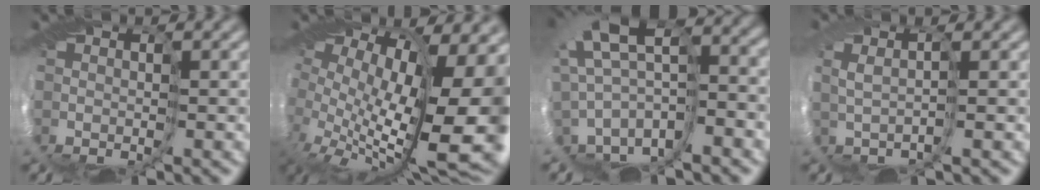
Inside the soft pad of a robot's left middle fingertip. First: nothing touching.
{"total": 13.8, "force": [1.0, 6.6, 12.0], "torque": [-0.174, -0.021, 0.036]}
{"total": 5.4, "force": [-0.6, 2.0, 5.0], "torque": [-0.117, 0.022, -0.002]}
{"total": 1.6, "force": [1.0, -1.1, -0.3], "torque": [0.017, 0.023, 0.014]}